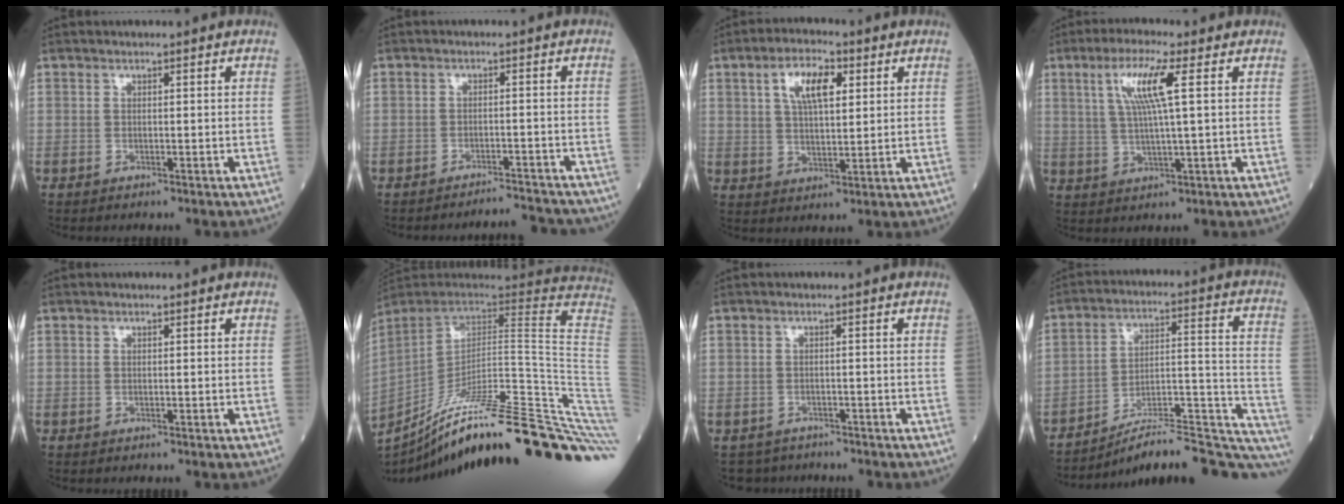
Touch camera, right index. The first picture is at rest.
{"total": 5.5, "force": [-5.5, 0.5, 0.0], "torque": [0.009, 0.008, -0.072]}
{"total": 7.9, "force": [3.1, 3.0, 6.7], "torque": [-0.125, 0.012, 0.056]}
{"total": 7.8, "force": [2.5, 0.0, 7.4], "torque": [-0.147, 0.009, 0.051]}
{"total": 0.0}
{"total": 37.0, "force": [-26.2, -0.3, 26.1], "torque": [-0.238, -0.046, -0.369]}
{"total": 3.3, "force": [-2.8, 1.6, -0.9], "torque": [0.010, 0.001, -0.050]}
{"total": 23.1, "force": [-21.0, 2.5, 9.2], "torque": [-0.060, 0.042, -0.296]}